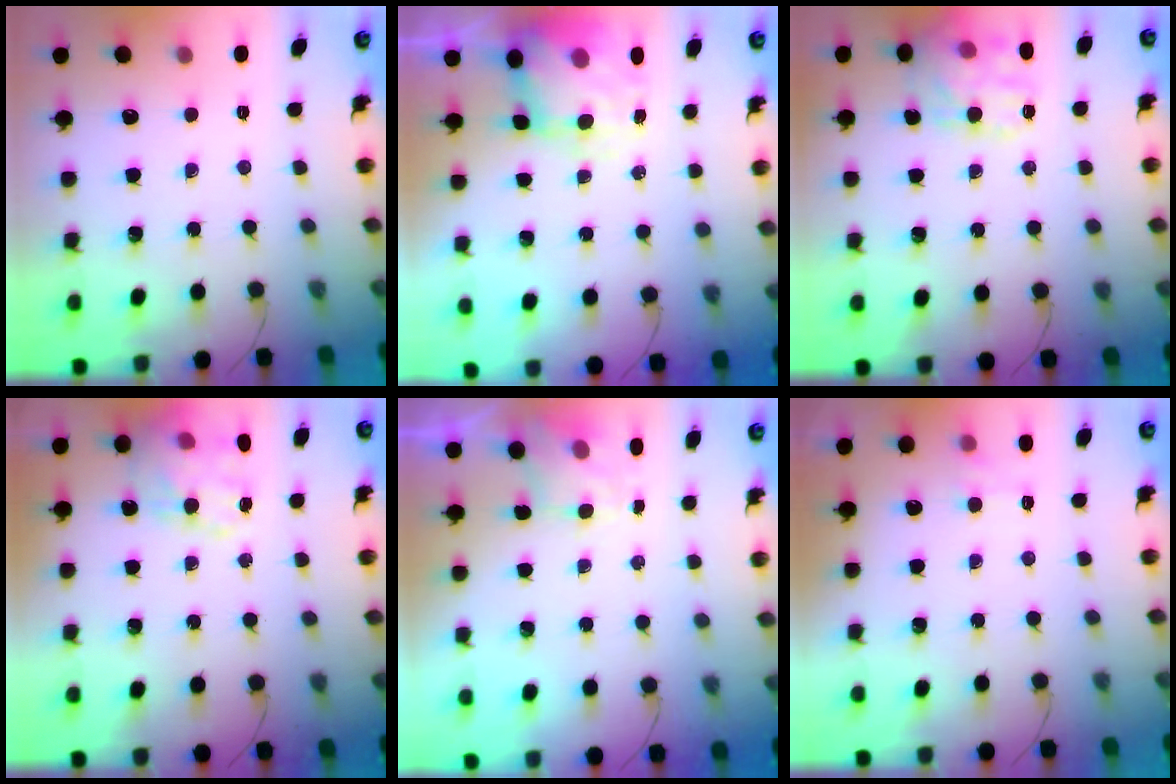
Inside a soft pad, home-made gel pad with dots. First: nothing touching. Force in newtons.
{"total": 9.0, "press": 8.8, "slide": 2.0}
{"total": 16.2, "press": 16.2, "slide": 1.0}
{"total": 18.1, "press": 17.7, "slide": 3.8}
{"total": 2.0, "press": 1.8, "slide": 1.0}
{"total": 7.7, "press": 7.6, "slide": 1.4}